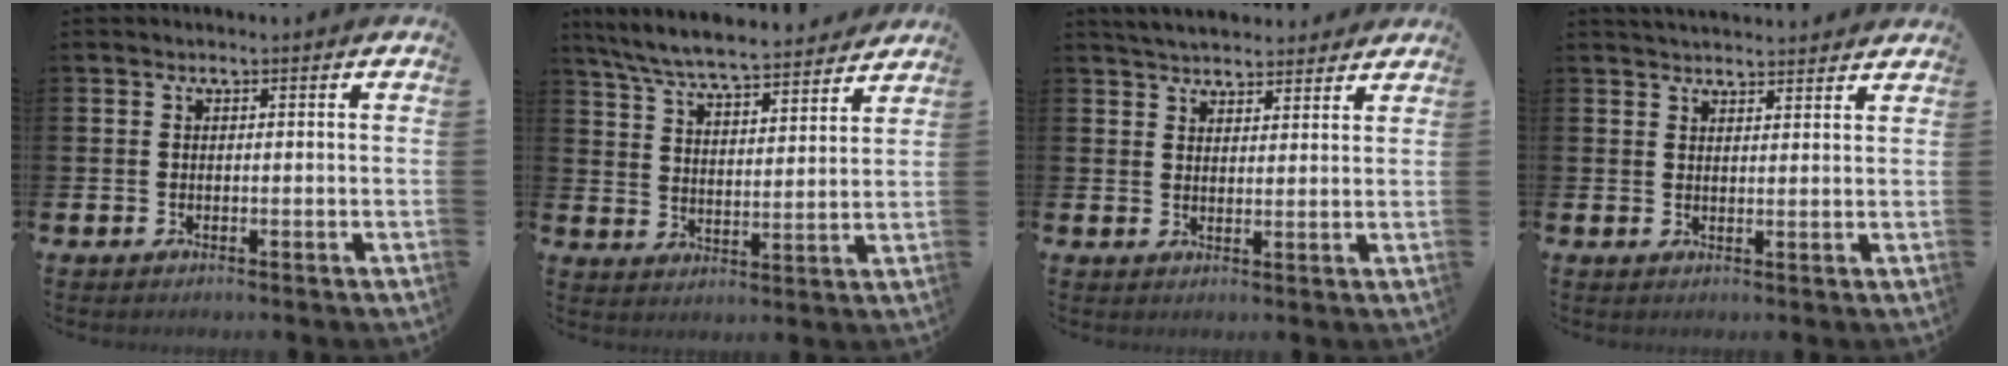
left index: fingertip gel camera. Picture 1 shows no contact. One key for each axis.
{"total": 7.4, "fx": 7.1, "fy": 0.5, "fz": 2.1, "tx": -0.071, "ty": -0.047, "tz": 0.124}
{"total": 4.2, "fx": 4.1, "fy": 0.8, "fz": 0.2, "tx": -0.013, "ty": -0.018, "tz": 0.075}
{"total": 3.0, "fx": 3.0, "fy": 0.2, "fz": 0.1, "tx": -0.005, "ty": -0.014, "tz": 0.054}